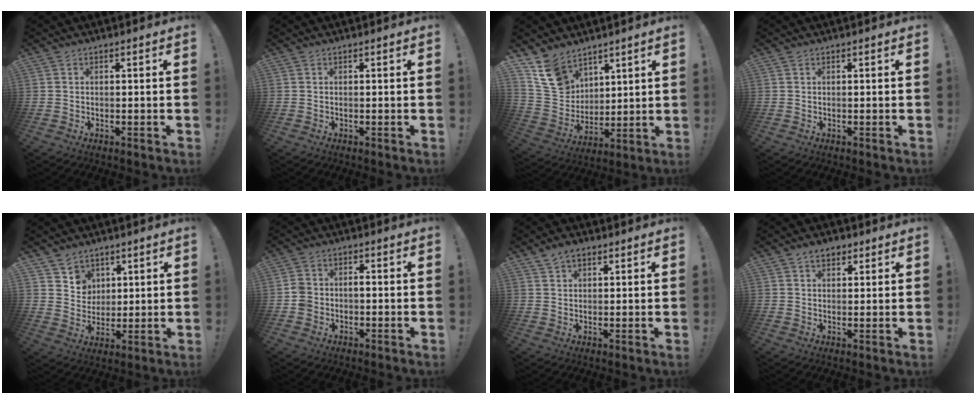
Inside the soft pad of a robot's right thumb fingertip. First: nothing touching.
{"total": 0.0}
{"total": 12.8, "force": [9.3, 8.0, 3.8], "torque": [-0.086, -0.057, 0.188]}
{"total": 0.0}
{"total": 6.7, "force": [4.1, 5.3, 0.2], "torque": [-0.011, -0.037, 0.081]}
{"total": 4.0, "force": [-1.6, 3.2, 1.8], "torque": [-0.027, 0.014, -0.028]}
{"total": 3.8, "force": [2.5, 2.2, 1.9], "torque": [-0.028, -0.009, 0.045]}
{"total": 3.9, "force": [2.3, 2.5, 1.9], "torque": [-0.024, -0.007, 0.040]}